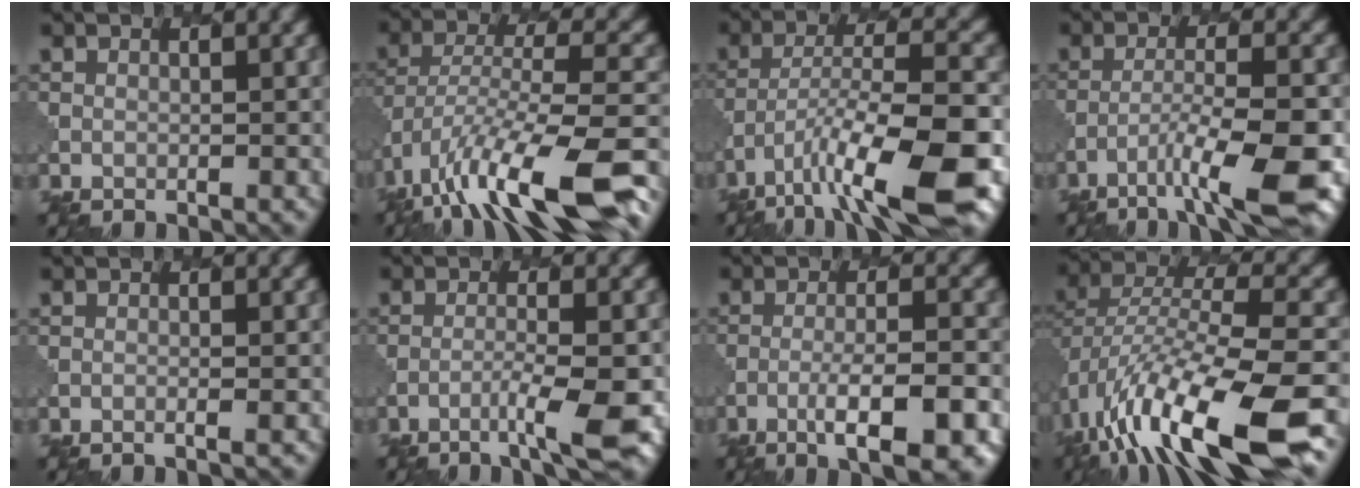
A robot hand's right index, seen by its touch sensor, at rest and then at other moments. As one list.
[{"total": 13.5, "force": [-8.1, 4.1, 10.0], "torque": [-0.185, 0.010, -0.130]}, {"total": 11.2, "force": [-6.3, 2.8, 8.8], "torque": [-0.147, 0.006, -0.105]}, {"total": 8.3, "force": [-4.7, 1.4, 6.7], "torque": [-0.105, 0.006, -0.072]}, {"total": 0.8, "force": [-0.3, 0.2, 0.8], "torque": [-0.005, 0.000, -0.013]}, {"total": 5.4, "force": [-2.9, 0.8, 4.5], "torque": [-0.065, 0.003, -0.045]}, {"total": 7.4, "force": [-3.6, 1.6, 6.3], "torque": [-0.099, 0.003, -0.053]}, {"total": 14.2, "force": [-7.4, 4.6, 11.2], "torque": [-0.217, -0.002, -0.123]}]